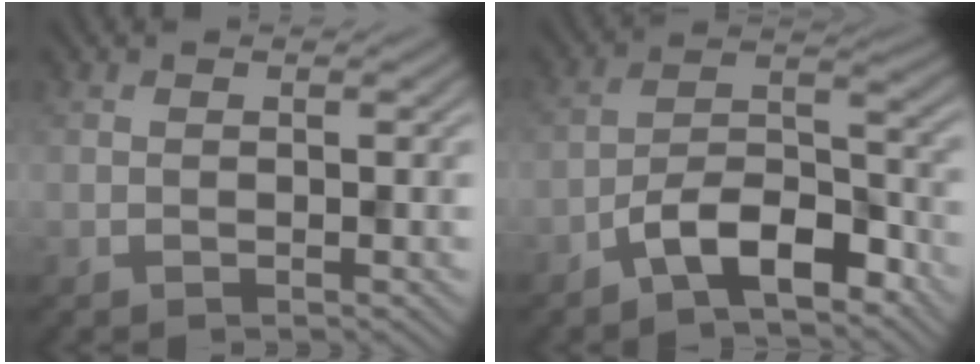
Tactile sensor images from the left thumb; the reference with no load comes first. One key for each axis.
{"total": 8.1, "fx": -5.4, "fy": 3.0, "fz": 5.3, "tx": -0.086, "ty": 0.013, "tz": -0.113}